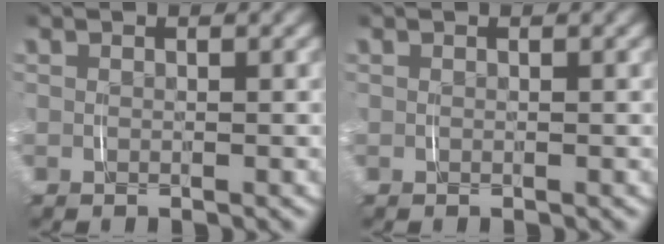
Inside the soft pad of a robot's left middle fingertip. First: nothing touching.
{"total": 0.0}